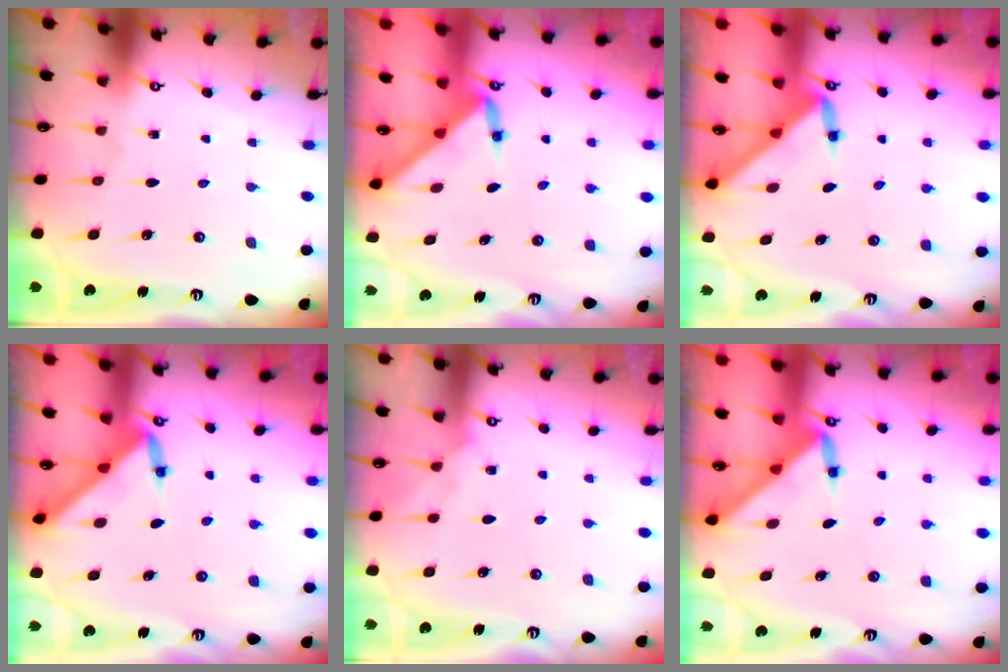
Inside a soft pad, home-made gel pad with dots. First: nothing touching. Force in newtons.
{"total": 3.0, "press": 3.0, "slide": 0.3}
{"total": 3.0, "press": 3.0, "slide": 0.3}
{"total": 5.0, "press": 4.9, "slide": 0.4}
{"total": 3.8, "press": 3.7, "slide": 0.5}
{"total": 3.0, "press": 3.0, "slide": 0.3}